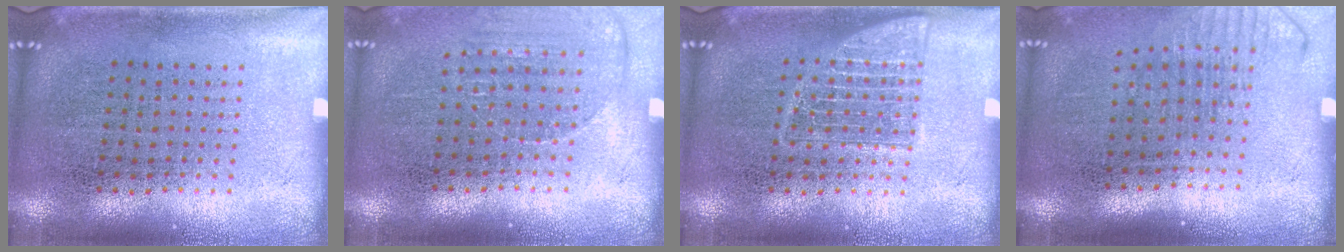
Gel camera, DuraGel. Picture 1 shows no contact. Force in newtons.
{"total": 1.2, "press": 1.2, "slide": 0.2}
{"total": 2.2, "press": 2.1, "slide": 0.5}
{"total": 1.3, "press": 1.0, "slide": 0.8}